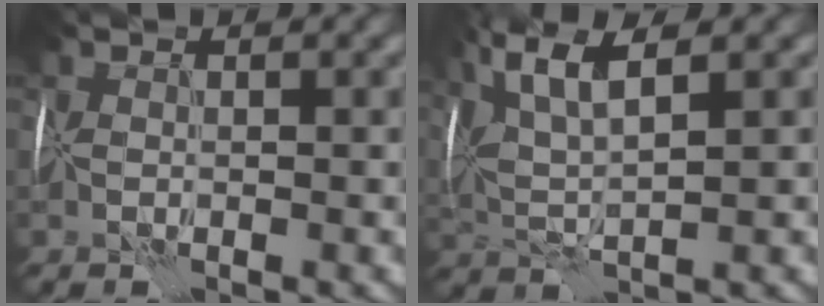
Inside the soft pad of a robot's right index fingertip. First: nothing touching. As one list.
[{"total": 6.6, "force": [3.0, 1.7, 5.6], "torque": [-0.118, 0.010, 0.058]}]